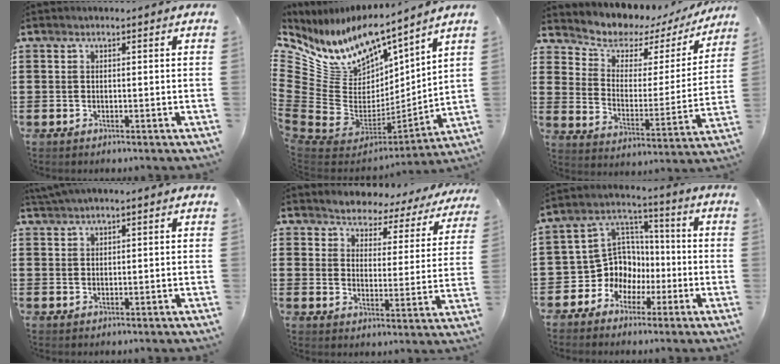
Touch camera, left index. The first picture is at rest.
{"total": 9.4, "force": [6.9, 5.4, 3.5], "torque": [-0.134, -0.081, 0.119]}
{"total": 5.1, "force": [4.4, 2.5, 0.6], "torque": [-0.047, -0.035, 0.073]}
{"total": 1.5, "force": [1.2, 0.0, 0.8], "torque": [-0.017, -0.001, 0.024]}
{"total": 3.6, "force": [3.5, 0.6, -0.4], "torque": [-0.019, -0.031, 0.055]}
{"total": 8.3, "force": [-2.0, 7.9, 1.5], "torque": [-0.071, 0.000, -0.036]}